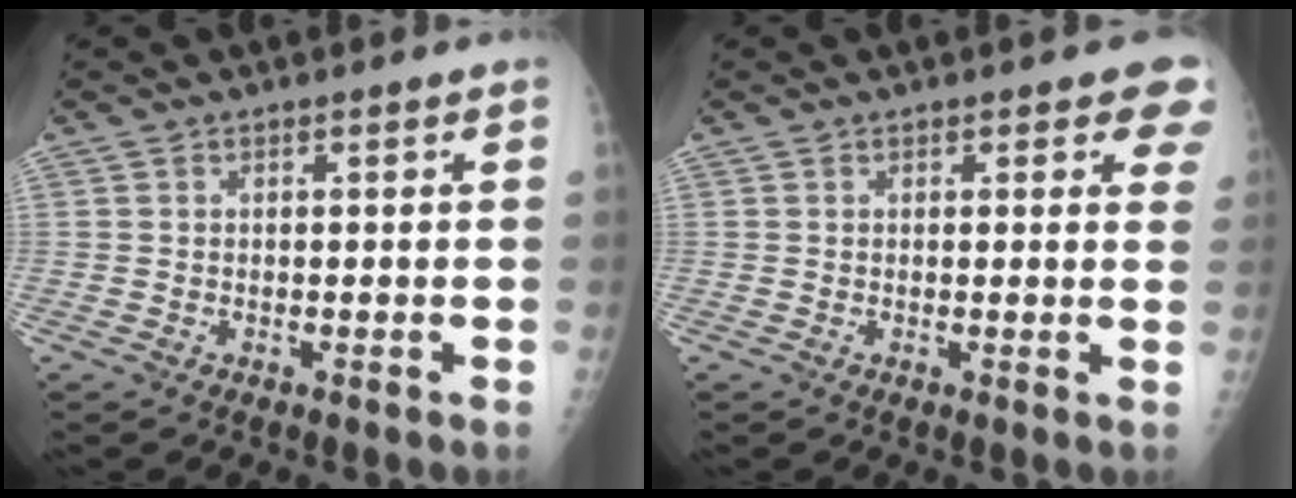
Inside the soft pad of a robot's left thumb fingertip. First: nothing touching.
{"total": 4.0, "force": [2.8, 1.9, 2.2], "torque": [0.013, -0.007, 0.020]}